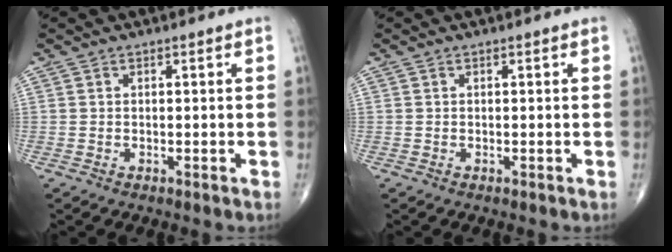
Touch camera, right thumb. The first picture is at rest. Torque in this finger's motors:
{"motor_torque": [0.00, 0.00, 0.01, 0.01, 0.00]}